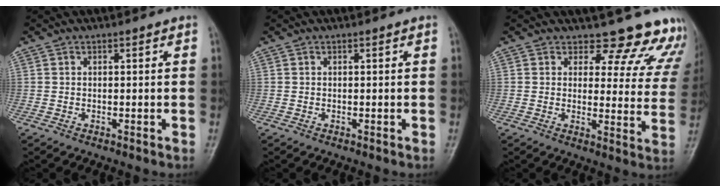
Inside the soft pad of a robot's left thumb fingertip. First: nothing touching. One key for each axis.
{"total": 0.0}
{"total": 14.9, "fx": 13.8, "fy": 5.3, "fz": 1.7, "tx": 0.038, "ty": -0.122, "tz": 0.127}